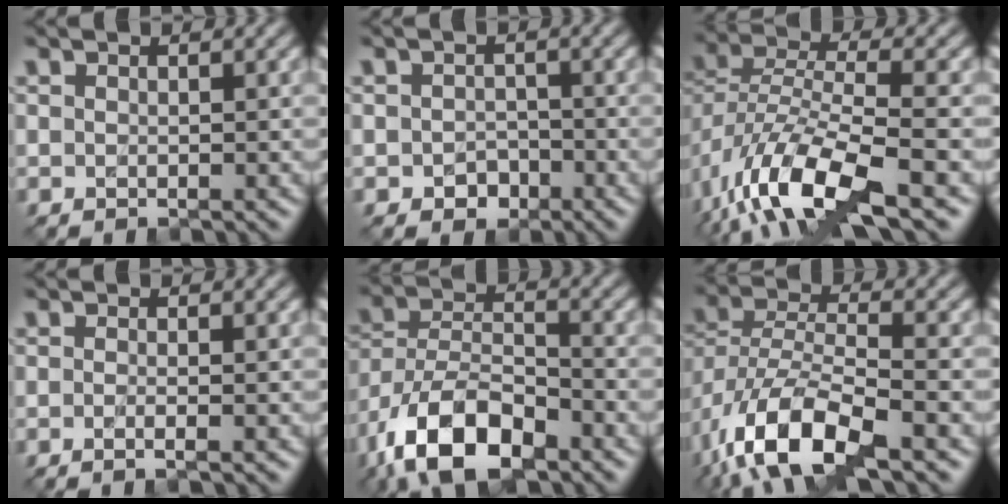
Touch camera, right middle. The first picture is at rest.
{"total": 1.8, "force": [-0.9, 1.5, 0.7], "torque": [-0.007, 0.001, -0.016]}
{"total": 10.7, "force": [-5.4, 4.4, 8.1], "torque": [-0.163, -0.006, -0.107]}
{"total": 1.8, "force": [-0.5, 0.7, 1.5], "torque": [-0.011, -0.007, -0.016]}
{"total": 11.1, "force": [-6.7, 5.4, 7.0], "torque": [-0.132, 0.001, -0.127]}
{"total": 10.3, "force": [-5.3, 4.6, 7.5], "torque": [-0.151, -0.011, -0.100]}